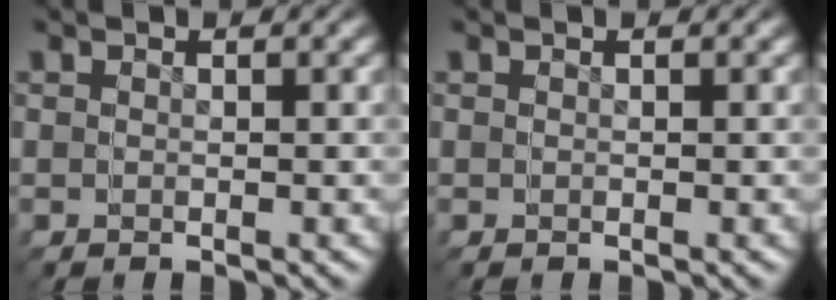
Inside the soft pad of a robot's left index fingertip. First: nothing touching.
{"total": 0.0}